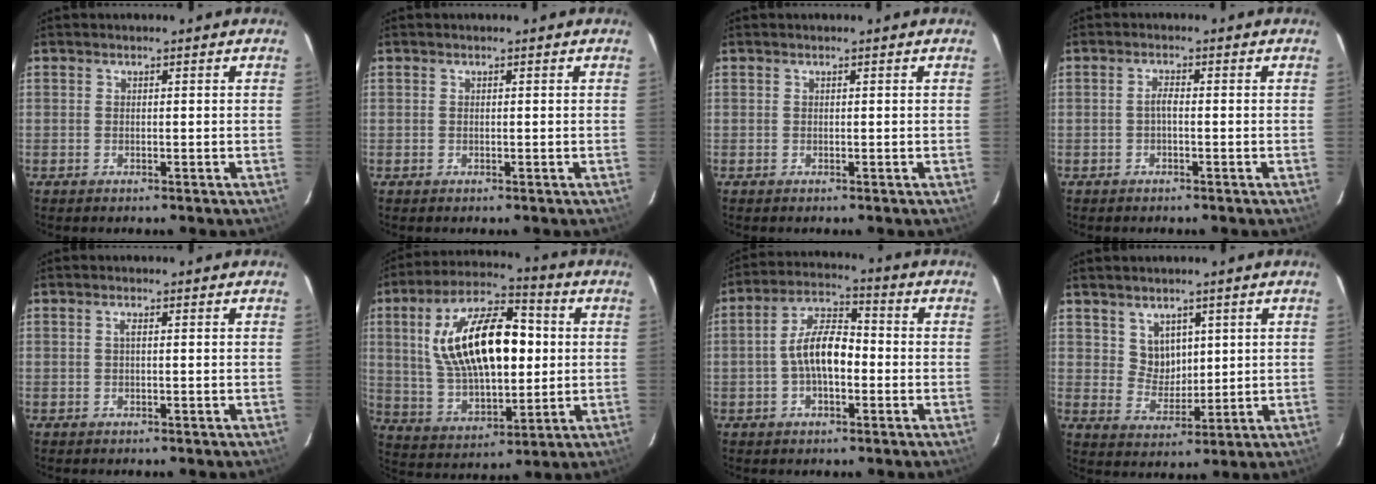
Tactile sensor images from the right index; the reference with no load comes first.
{"total": 0.0}
{"total": 0.0}
{"total": 1.4, "force": [-0.5, 0.3, 1.3], "torque": [-0.026, 0.006, -0.011]}
{"total": 0.8, "force": [0.1, 0.0, 0.8], "torque": [-0.015, 0.004, -0.001]}
{"total": 21.6, "force": [3.5, 10.4, 18.6], "torque": [-0.344, 0.025, 0.073]}
{"total": 8.8, "force": [-1.5, 4.2, 7.6], "torque": [-0.150, 0.021, -0.028]}
{"total": 5.3, "force": [2.7, 4.2, 1.6], "torque": [-0.021, 0.004, 0.060]}